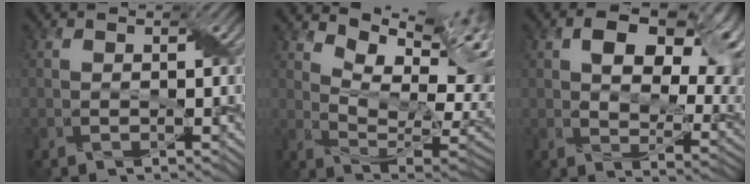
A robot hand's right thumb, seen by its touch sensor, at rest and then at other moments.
{"total": 13.1, "force": [5.9, 5.8, 10.1], "torque": [-0.164, 0.004, 0.102]}
{"total": 13.1, "force": [4.4, 7.9, 9.5], "torque": [-0.144, -0.004, 0.080]}